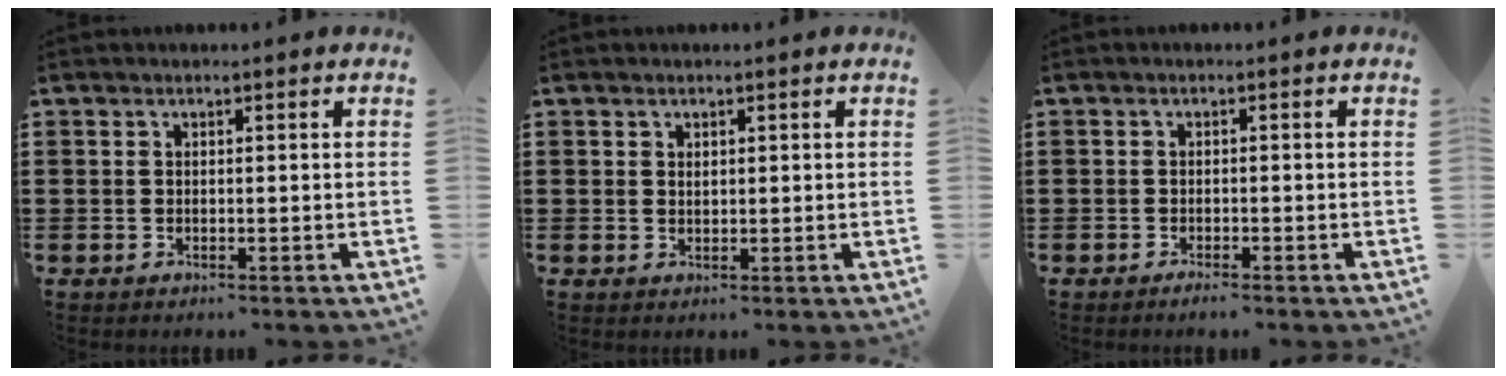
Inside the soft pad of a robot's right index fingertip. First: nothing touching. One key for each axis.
{"total": 0.8, "fx": 0.5, "fy": 0.5, "fz": 0.3, "tx": -0.008, "ty": 0.002, "tz": 0.010}
{"total": 1.0, "fx": -0.9, "fy": 0.1, "fz": 0.4, "tx": -0.011, "ty": -0.003, "tz": -0.016}